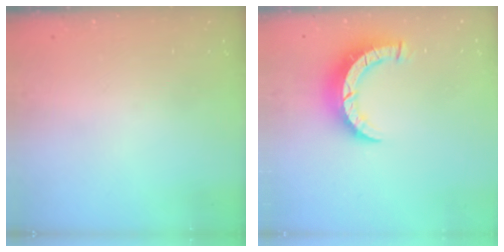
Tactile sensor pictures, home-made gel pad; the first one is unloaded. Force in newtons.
{"total": 7.9, "press": 7.9, "slide": 1.0}